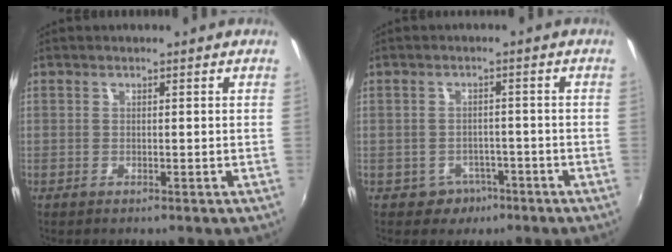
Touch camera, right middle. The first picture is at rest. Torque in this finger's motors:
{"motor_torque": [0.17, -0.19, -0.02, -0.01]}